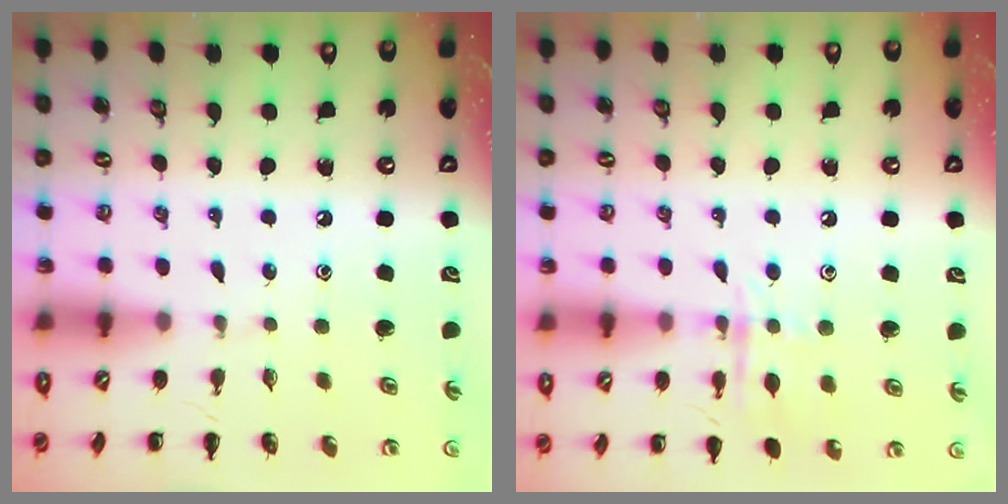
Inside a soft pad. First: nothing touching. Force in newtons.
{"total": 9.9, "press": 9.8, "slide": 0.7}